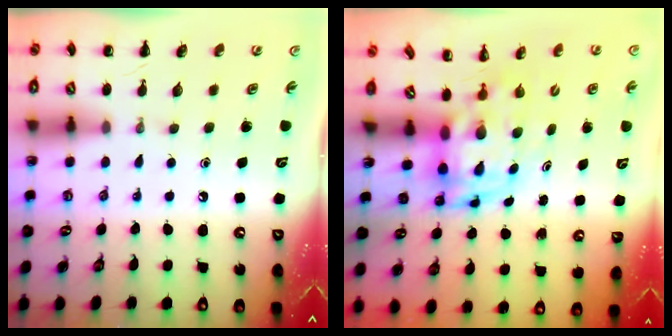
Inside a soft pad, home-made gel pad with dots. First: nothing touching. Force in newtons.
{"total": 3.9, "press": 3.8, "slide": 0.9}